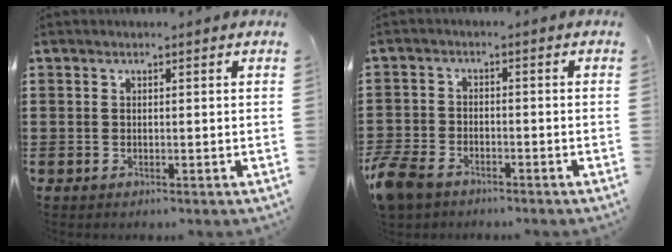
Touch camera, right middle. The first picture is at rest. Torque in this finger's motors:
{"motor_torque": [1.16, 0.42, 0.51, 0.18]}